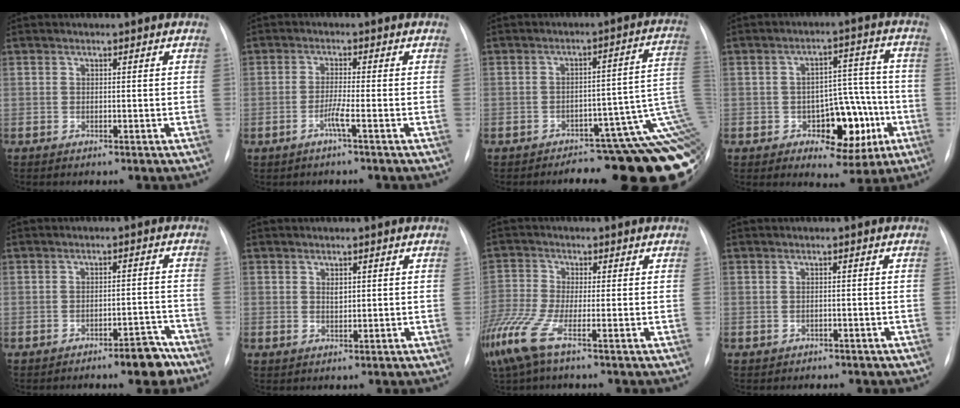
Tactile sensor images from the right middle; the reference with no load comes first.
{"total": 2.4, "force": [-1.2, -0.8, 1.9], "torque": [-0.040, -0.004, -0.029]}
{"total": 15.9, "force": [-8.8, 3.3, 12.8], "torque": [-0.030, 0.057, -0.099]}
{"total": 10.6, "force": [-3.5, 5.7, 8.2], "torque": [-0.103, 0.032, -0.039]}
{"total": 4.4, "force": [-3.4, 1.2, 2.5], "torque": [-0.019, 0.016, -0.045]}
{"total": 1.3, "force": [0.7, 0.7, 0.9], "torque": [-0.016, 0.002, 0.016]}
{"total": 7.8, "force": [-4.1, 1.1, 6.5], "torque": [-0.162, -0.018, -0.089]}
{"total": 1.5, "force": [-0.9, 1.1, 0.5], "torque": [-0.015, 0.007, 0.000]}